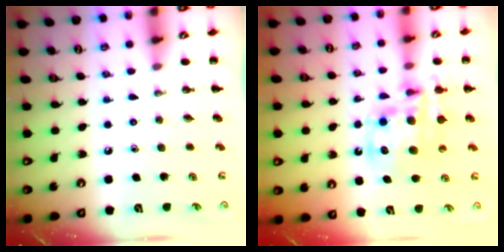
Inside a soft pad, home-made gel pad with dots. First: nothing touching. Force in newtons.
{"total": 13.3, "press": 12.9, "slide": 3.4}